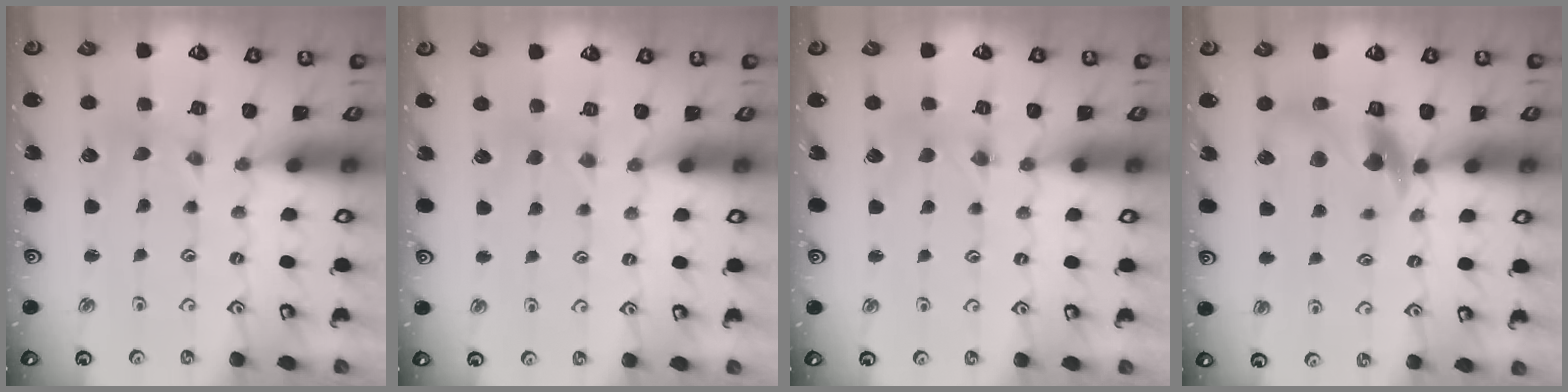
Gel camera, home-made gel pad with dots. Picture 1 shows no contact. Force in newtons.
{"total": 3.0, "press": 2.9, "slide": 0.5}
{"total": 0.0}
{"total": 11.5, "press": 11.3, "slide": 1.6}